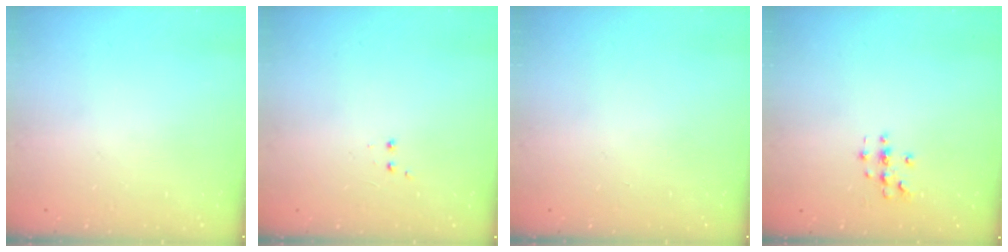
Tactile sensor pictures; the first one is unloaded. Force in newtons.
{"total": 2.0, "press": 1.8, "slide": 0.9}
{"total": 0.0}
{"total": 2.9, "press": 2.9, "slide": 0.3}